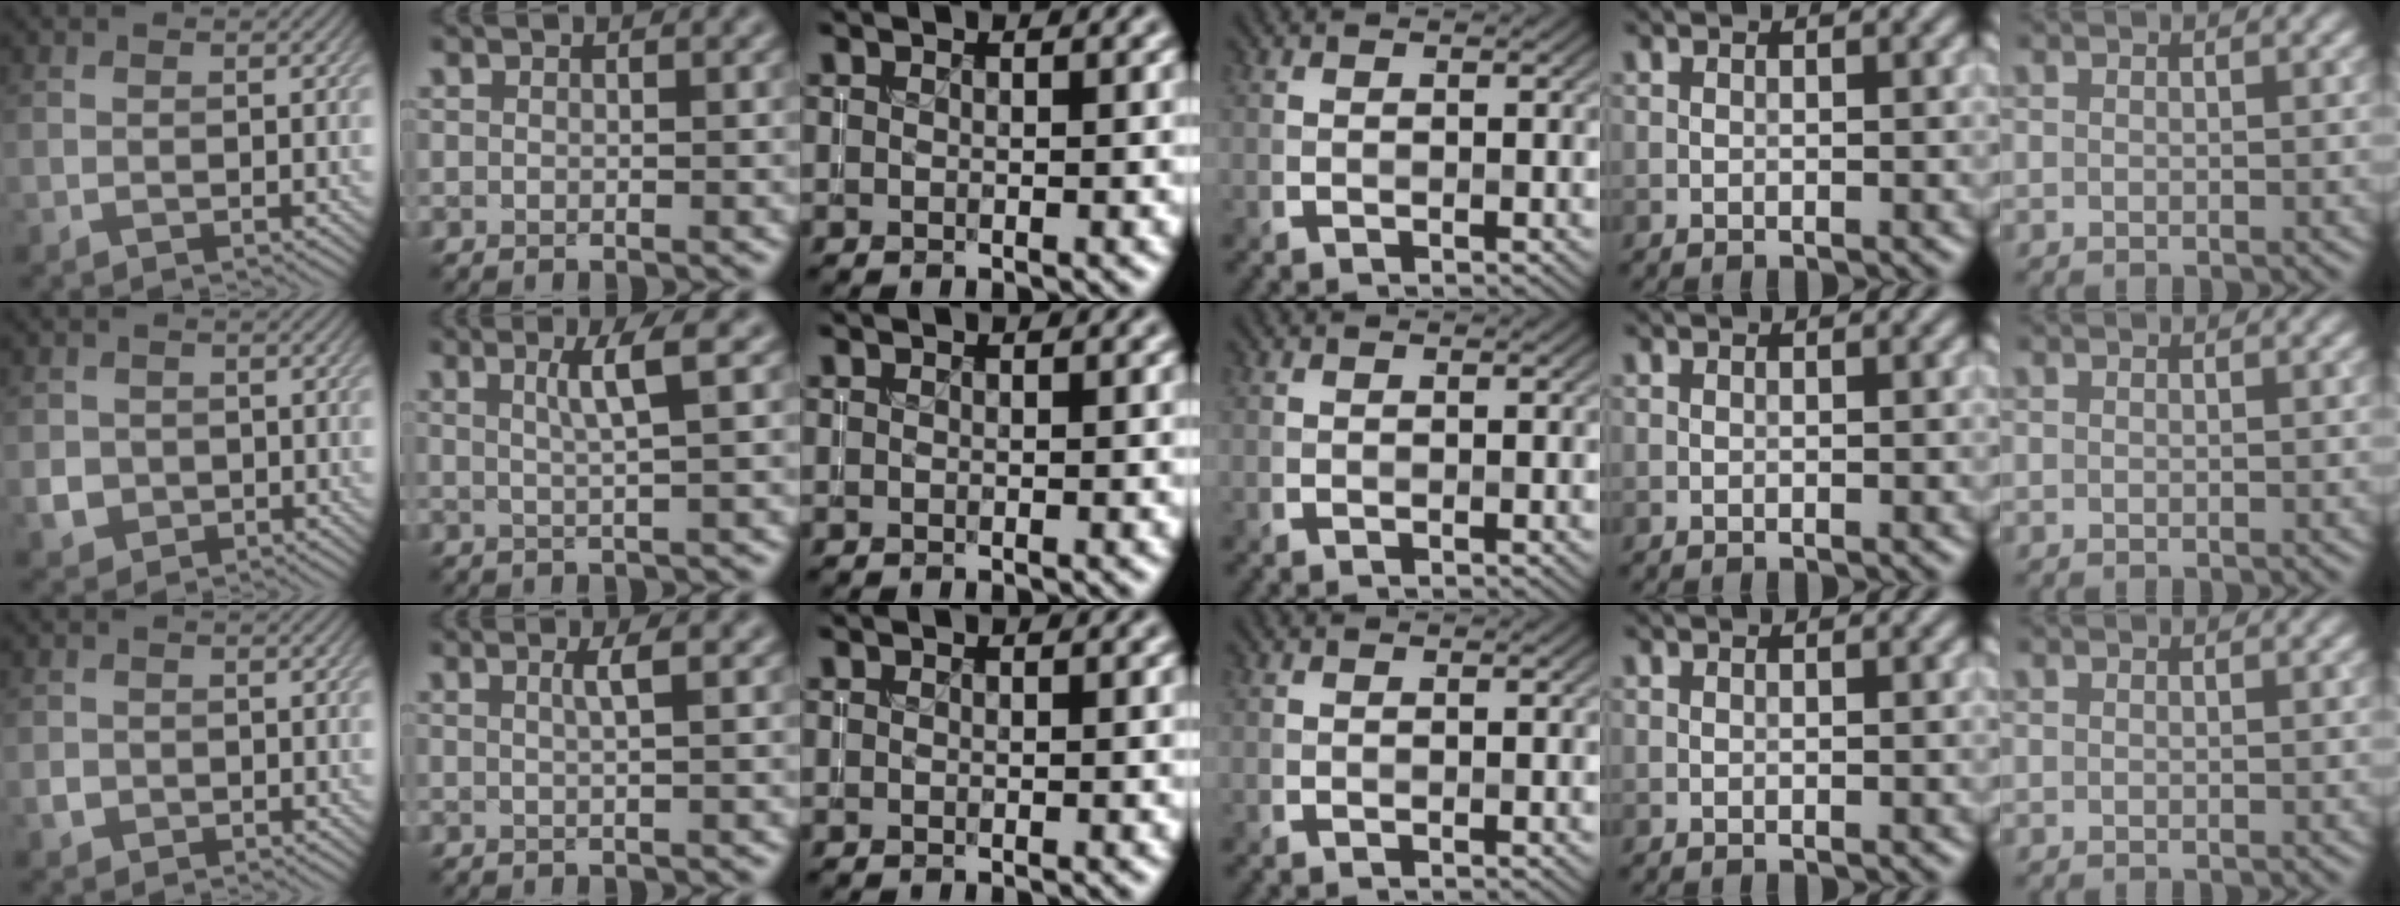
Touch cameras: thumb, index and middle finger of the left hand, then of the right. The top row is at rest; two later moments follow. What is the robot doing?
{"motion": "insert", "object": "coin"}